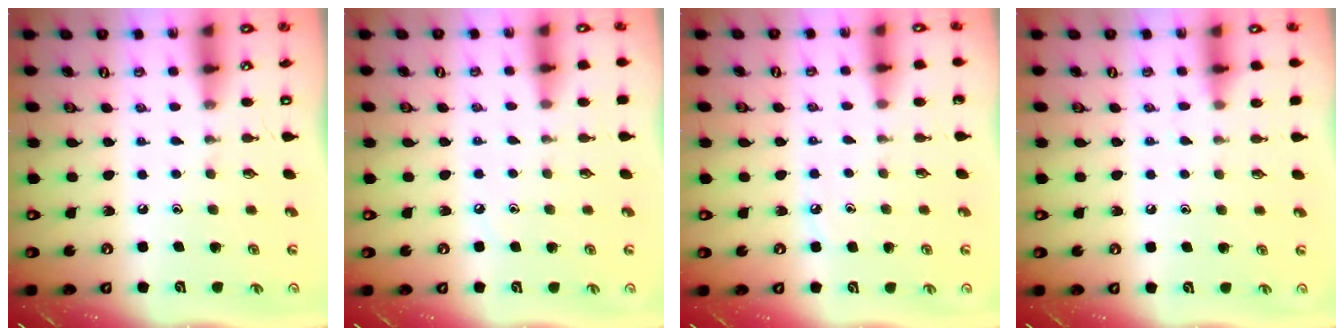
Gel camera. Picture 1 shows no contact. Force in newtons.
{"total": 2.6, "press": 2.6, "slide": 0.4}
{"total": 3.8, "press": 3.7, "slide": 0.5}
{"total": 5.5, "press": 5.5, "slide": 0.8}